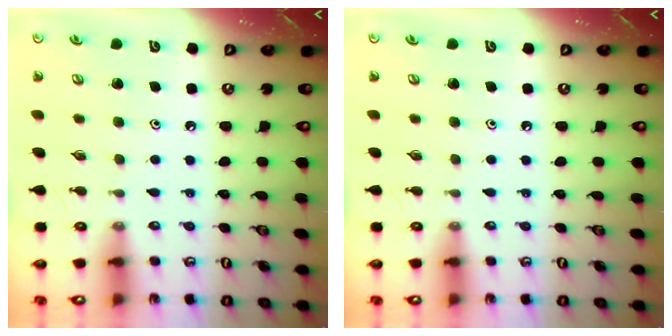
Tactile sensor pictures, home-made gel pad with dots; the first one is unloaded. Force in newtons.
{"total": 0.0}